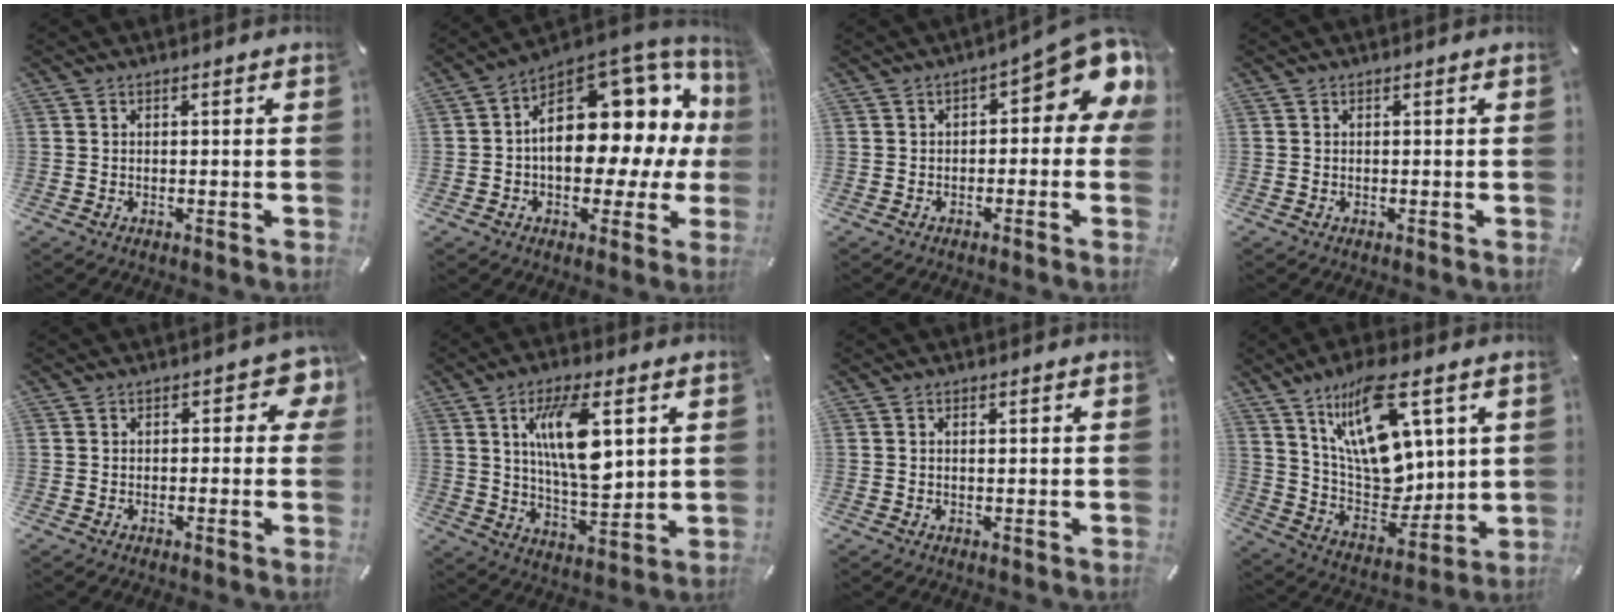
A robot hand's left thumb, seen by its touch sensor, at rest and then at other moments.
{"total": 18.9, "force": [4.1, 12.0, 14.1], "torque": [-0.168, -0.058, 0.073]}
{"total": 11.9, "force": [4.9, 4.6, 9.8], "torque": [-0.123, -0.045, 0.083]}
{"total": 0.0}
{"total": 4.8, "force": [1.0, 2.8, 3.8], "torque": [-0.042, 0.002, 0.011]}
{"total": 14.4, "force": [4.9, 5.4, 12.3], "torque": [-0.228, -0.014, 0.076]}
{"total": 0.8, "force": [0.2, 0.3, 0.7], "torque": [-0.014, 0.001, 0.003]}
{"total": 18.1, "force": [8.4, 9.4, 13.0], "torque": [-0.252, -0.053, 0.143]}